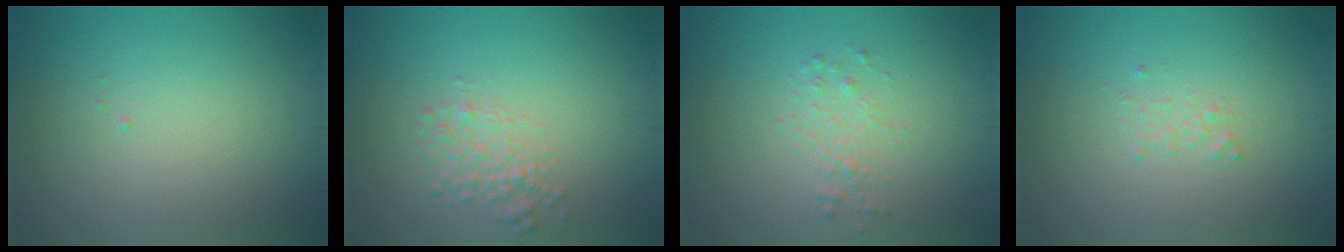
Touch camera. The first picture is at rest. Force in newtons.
{"total": 2.0, "press": 2.0, "slide": 0.1}
{"total": 1.2, "press": 1.2, "slide": 0.0}
{"total": 0.7, "press": 0.7, "slide": 0.1}